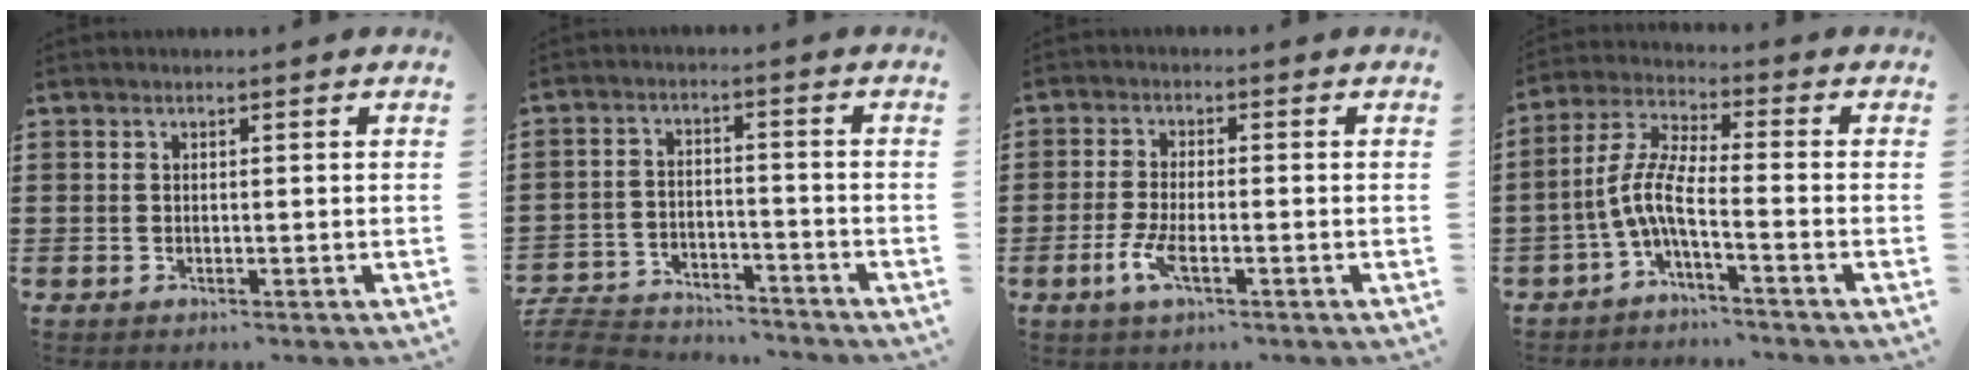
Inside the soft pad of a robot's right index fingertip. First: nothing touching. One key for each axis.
{"total": 5.9, "fx": -5.7, "fy": 0.9, "fz": 0.8, "tx": -0.030, "ty": 0.004, "tz": -0.119}
{"total": 4.4, "fx": -1.9, "fy": 1.2, "fz": 3.8, "tx": -0.090, "ty": -0.011, "tz": -0.040}
{"total": 6.3, "fx": -2.6, "fy": 1.5, "fz": 5.5, "tx": -0.143, "ty": -0.013, "tz": -0.060}